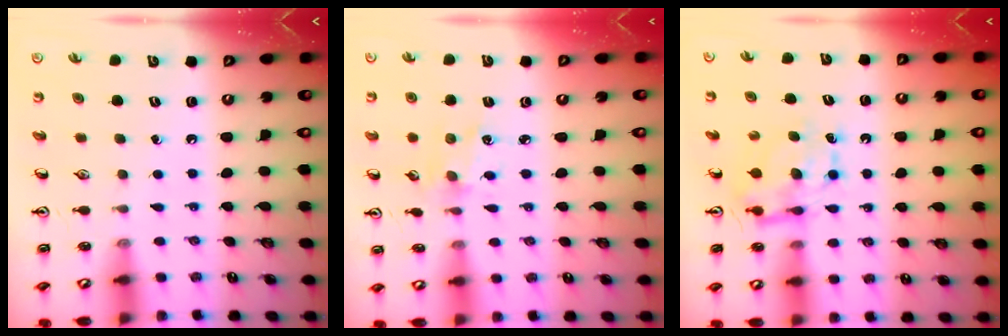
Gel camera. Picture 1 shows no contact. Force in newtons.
{"total": 2.3, "press": 2.3, "slide": 0.4}
{"total": 7.3, "press": 7.3, "slide": 0.2}